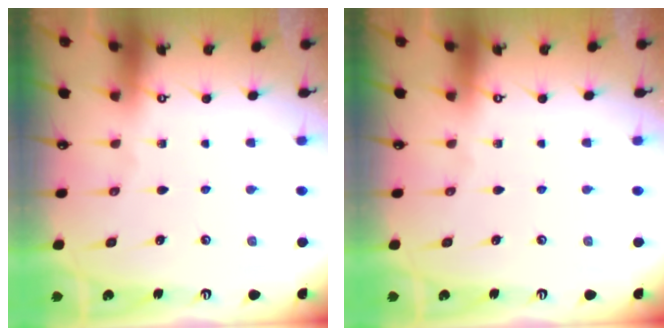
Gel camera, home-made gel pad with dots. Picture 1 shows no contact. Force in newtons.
{"total": 0.0}